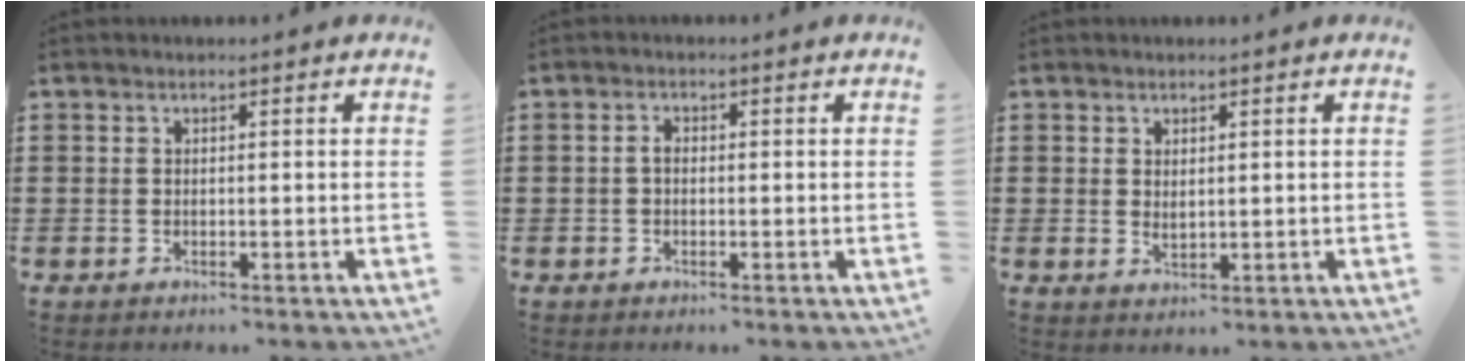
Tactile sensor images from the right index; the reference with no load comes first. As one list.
[{"total": 1.4, "force": [-0.3, 0.8, 1.1], "torque": [-0.030, -0.001, -0.008]}, {"total": 1.4, "force": [0.8, 0.7, 0.8], "torque": [-0.017, 0.005, 0.015]}]